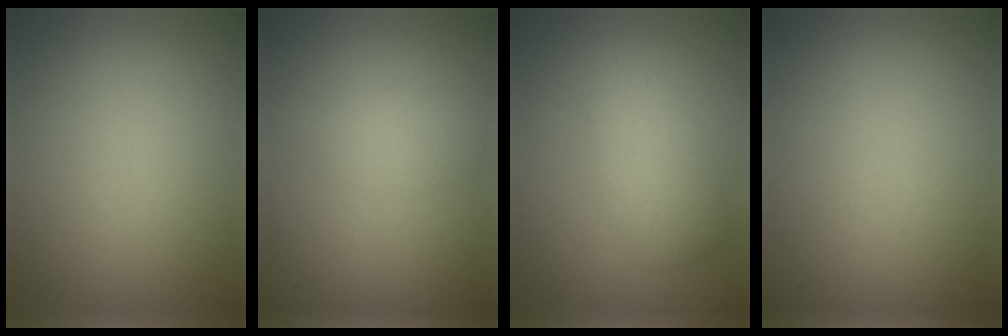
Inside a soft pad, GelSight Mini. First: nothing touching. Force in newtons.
{"total": 1.5, "press": 1.5, "slide": 0.0}
{"total": 3.8, "press": 3.8, "slide": 0.1}
{"total": 0.0}